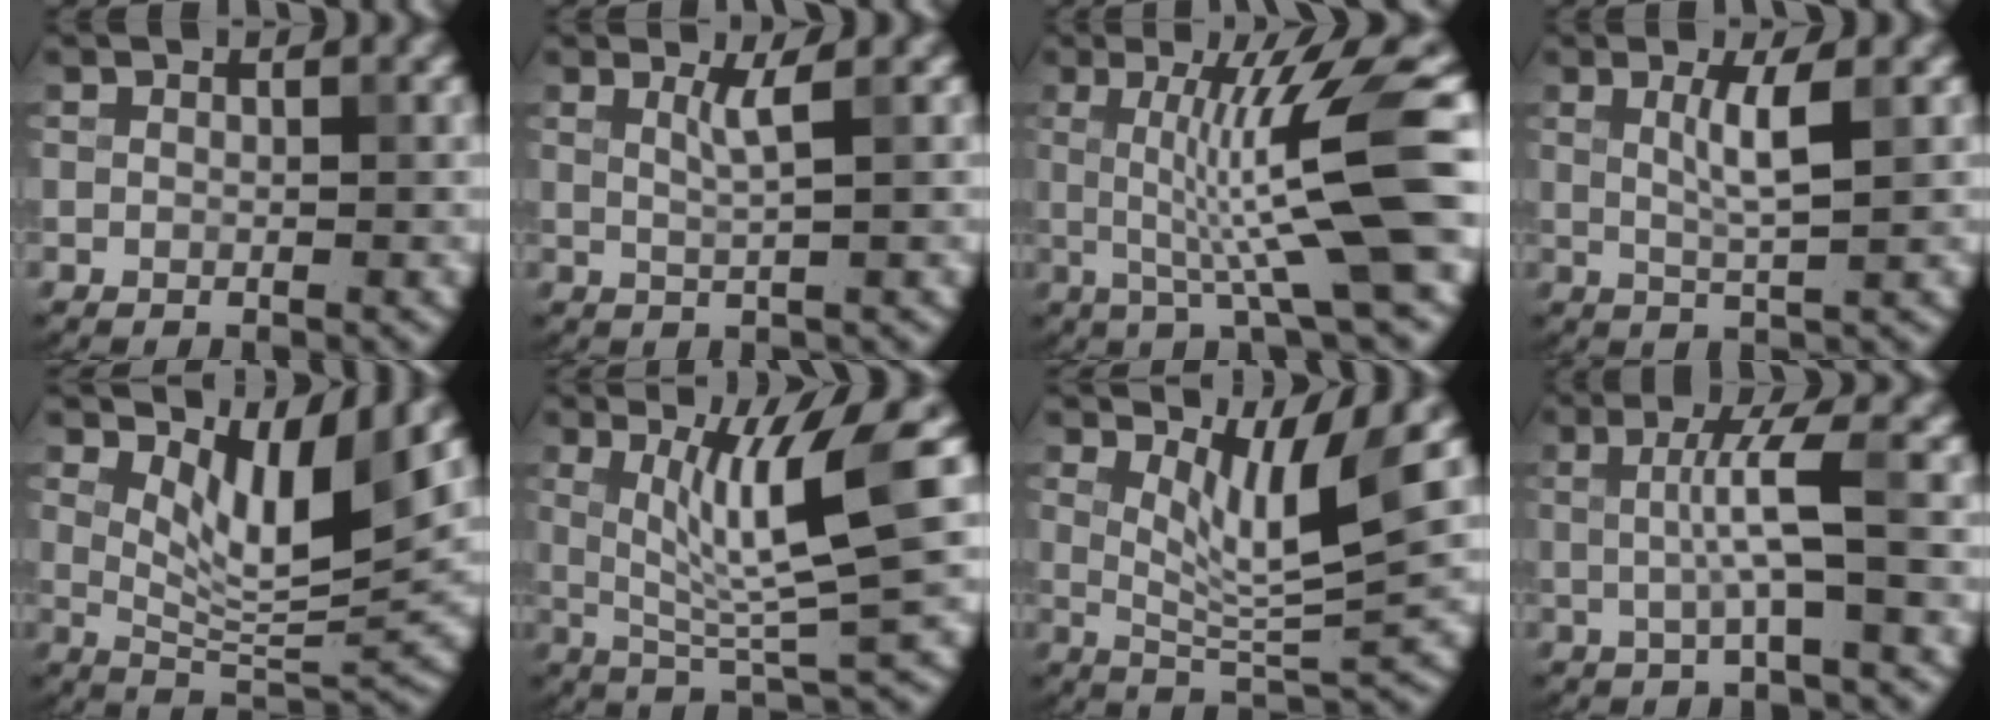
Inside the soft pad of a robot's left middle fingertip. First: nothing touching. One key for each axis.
{"total": 1.4, "fx": 0.6, "fy": -0.1, "fz": 1.2, "tx": -0.023, "ty": 0.000, "tz": 0.011}
{"total": 8.7, "fx": -0.1, "fy": 0.6, "fz": 8.7, "tx": -0.142, "ty": 0.001, "tz": 0.008}
{"total": 2.7, "fx": 0.7, "fy": 0.1, "fz": 2.6, "tx": -0.050, "ty": 0.001, "tz": 0.015}
{"total": 5.4, "fx": 2.8, "fy": 1.6, "fz": 4.3, "tx": -0.080, "ty": -0.016, "tz": 0.054}
{"total": 7.1, "fx": 1.6, "fy": 0.3, "fz": 6.9, "tx": -0.130, "ty": -0.003, "tz": 0.039}
{"total": 5.3, "fx": 2.4, "fy": 0.8, "fz": 4.6, "tx": -0.090, "ty": -0.009, "tz": 0.050}
{"total": 3.2, "fx": -0.1, "fy": -0.1, "fz": 3.2, "tx": -0.067, "ty": 0.003, "tz": 0.000}